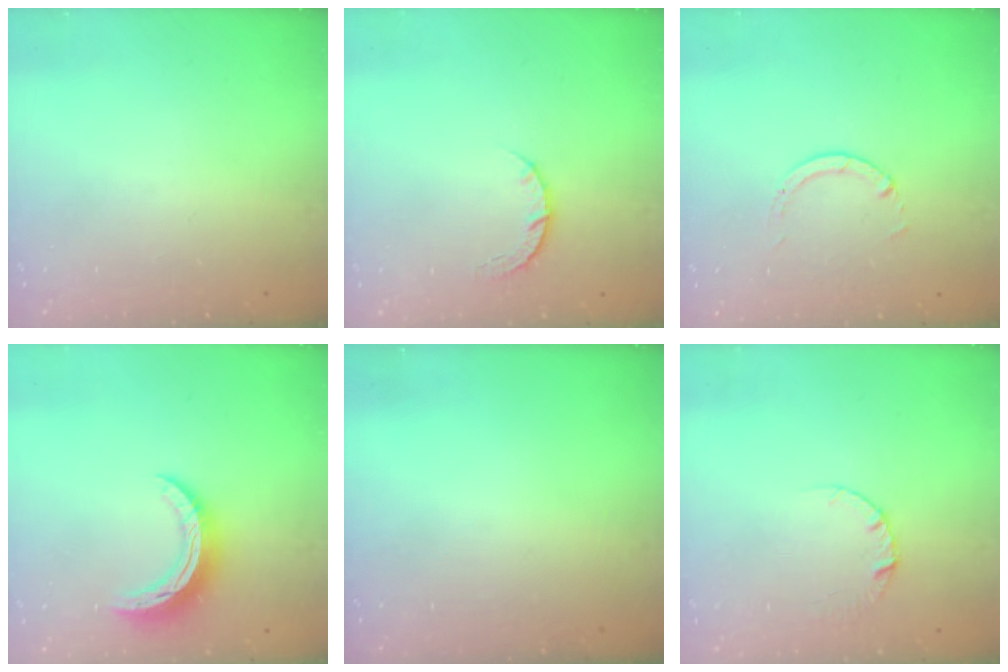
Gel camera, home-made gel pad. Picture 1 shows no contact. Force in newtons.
{"total": 5.2, "press": 5.1, "slide": 0.7}
{"total": 1.3, "press": 1.3, "slide": 0.2}
{"total": 9.9, "press": 9.9, "slide": 0.5}
{"total": 0.0}
{"total": 3.4, "press": 3.4, "slide": 0.4}